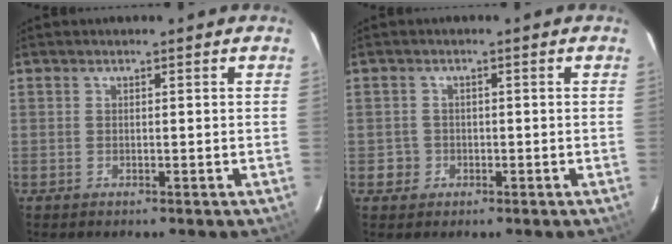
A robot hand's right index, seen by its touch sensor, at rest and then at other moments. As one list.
[{"total": 2.8, "force": [-0.8, 2.7, 0.0], "torque": [0.001, 0.014, -0.010]}]